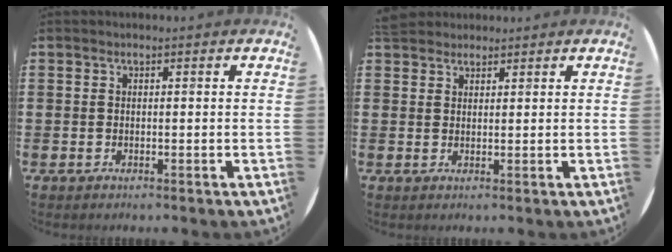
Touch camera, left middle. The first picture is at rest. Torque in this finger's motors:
{"motor_torque": [0.98, -1.15, 0.00, 0.00]}